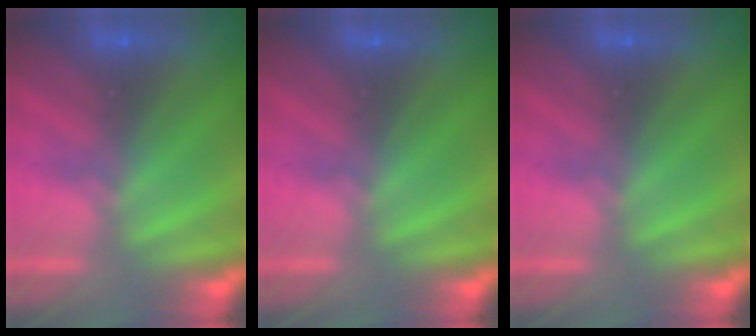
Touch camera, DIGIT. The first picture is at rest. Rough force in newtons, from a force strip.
{"total": 0.0}
{"total": 0.0}